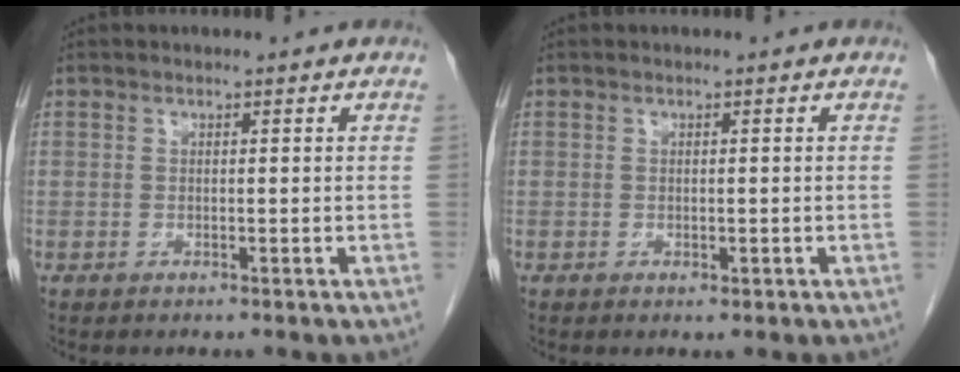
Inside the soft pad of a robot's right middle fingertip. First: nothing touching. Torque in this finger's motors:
{"motor_torque": [-0.21, -0.19, -0.04, -0.01]}